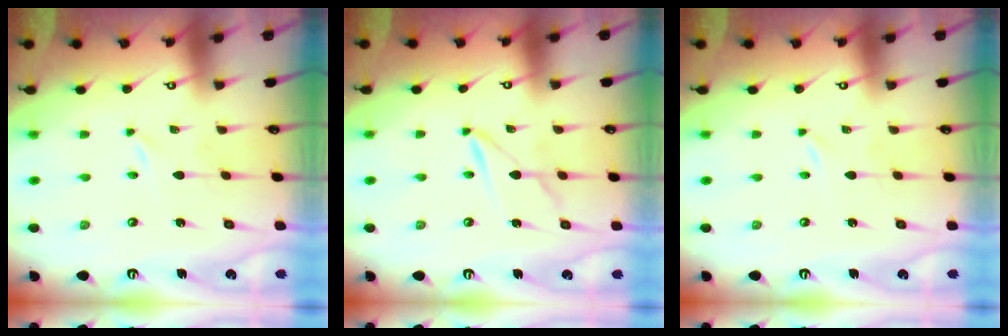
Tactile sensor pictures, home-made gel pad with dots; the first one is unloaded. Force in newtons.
{"total": 2.5, "press": 2.5, "slide": 0.3}
{"total": 0.0}